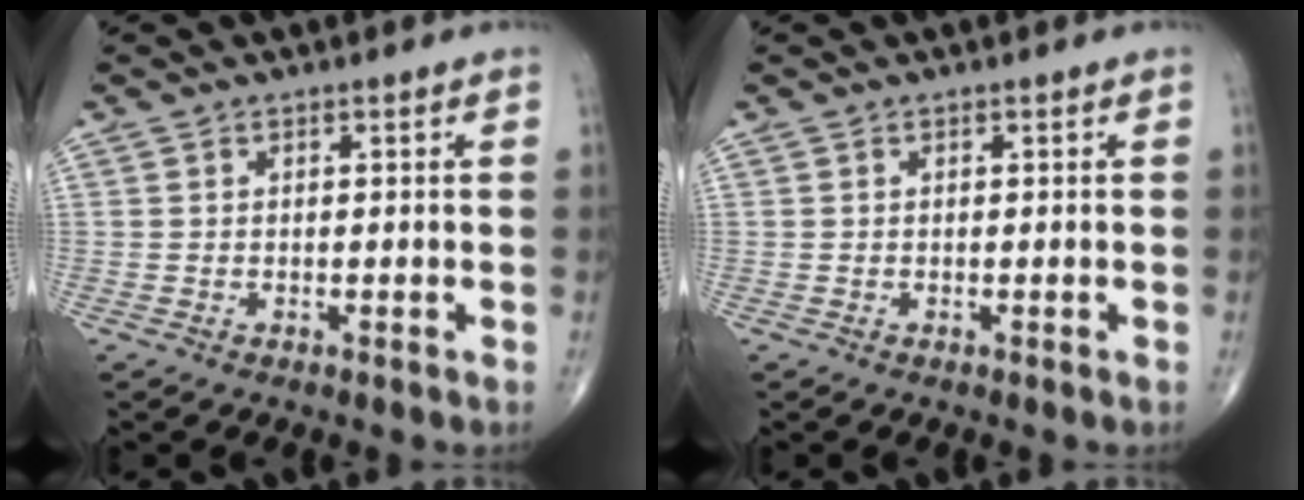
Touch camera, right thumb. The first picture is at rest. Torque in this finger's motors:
{"motor_torque": [0.04, 0.05, 0.11, 0.11, 0.00]}